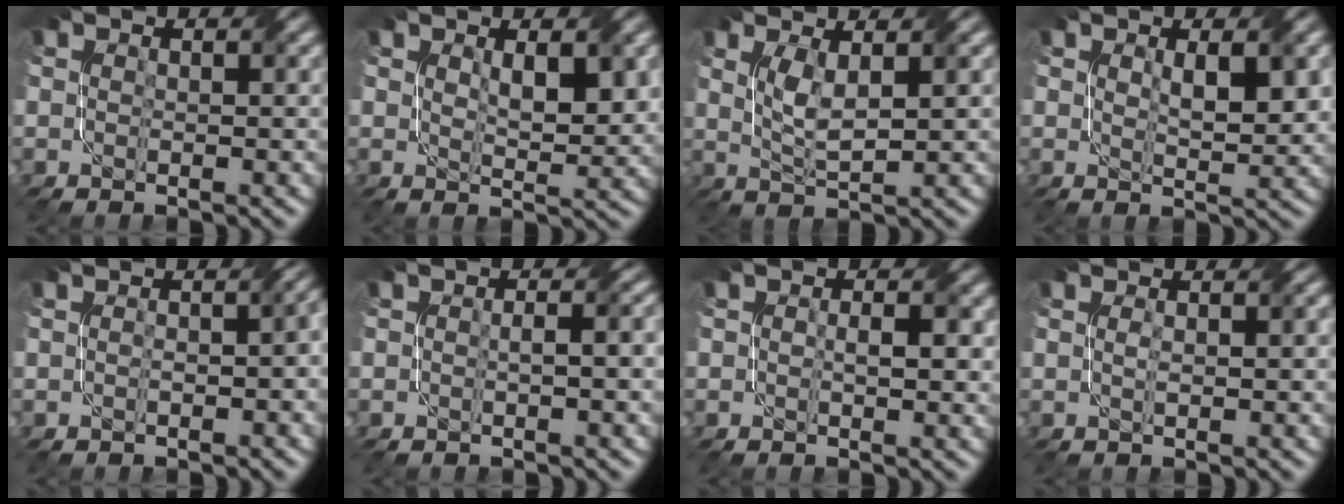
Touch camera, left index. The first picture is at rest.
{"total": 3.2, "force": [1.1, 1.3, 2.7], "torque": [-0.049, -0.006, 0.024]}
{"total": 2.8, "force": [1.0, 0.7, 2.6], "torque": [-0.056, -0.005, 0.023]}
{"total": 2.9, "force": [0.9, 1.0, 2.6], "torque": [-0.046, -0.005, 0.018]}
{"total": 2.8, "force": [-0.4, 1.0, 2.6], "torque": [-0.025, 0.006, -0.004]}
{"total": 2.3, "force": [-0.1, 1.0, 2.1], "torque": [-0.013, 0.009, -0.009]}
{"total": 1.7, "force": [0.0, 0.7, 1.6], "torque": [-0.022, 0.000, -0.001]}
{"total": 1.0, "force": [0.1, 0.2, 1.0], "torque": [-0.018, 0.004, 0.001]}